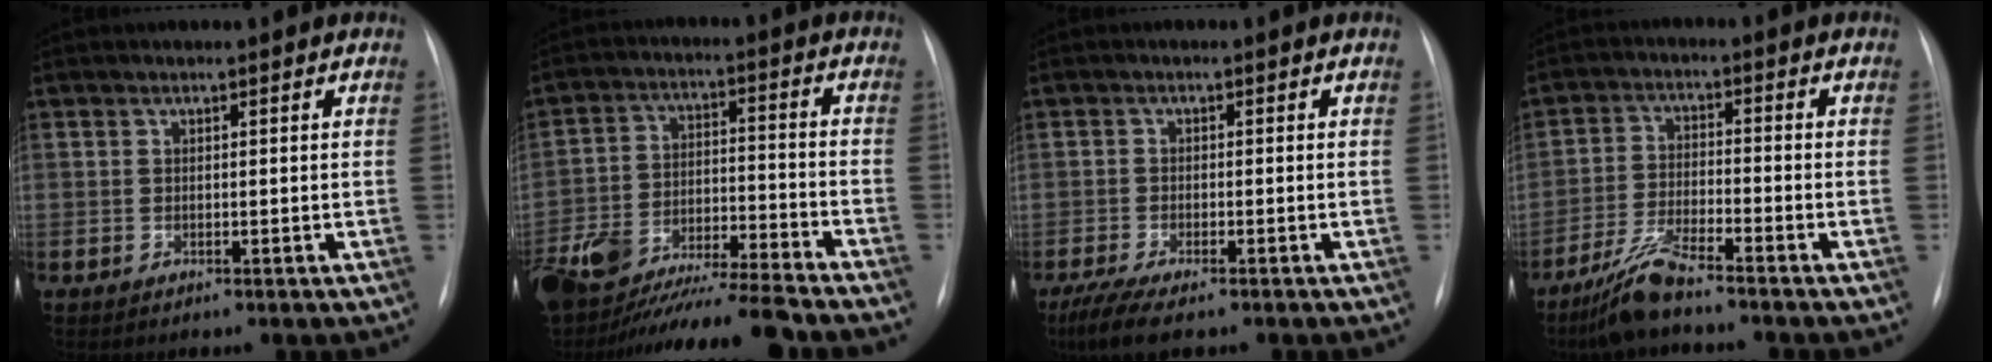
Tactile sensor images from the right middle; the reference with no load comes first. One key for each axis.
{"total": 19.5, "fx": -17.5, "fy": 0.7, "fz": 8.5, "tx": -0.169, "ty": -0.025, "tz": -0.293}
{"total": 6.1, "fx": -4.4, "fy": 1.2, "fz": 4.0, "tx": -0.081, "ty": -0.018, "tz": -0.073}
{"total": 6.5, "fx": -5.4, "fy": 0.1, "fz": 3.5, "tx": -0.086, "ty": -0.023, "tz": -0.111}